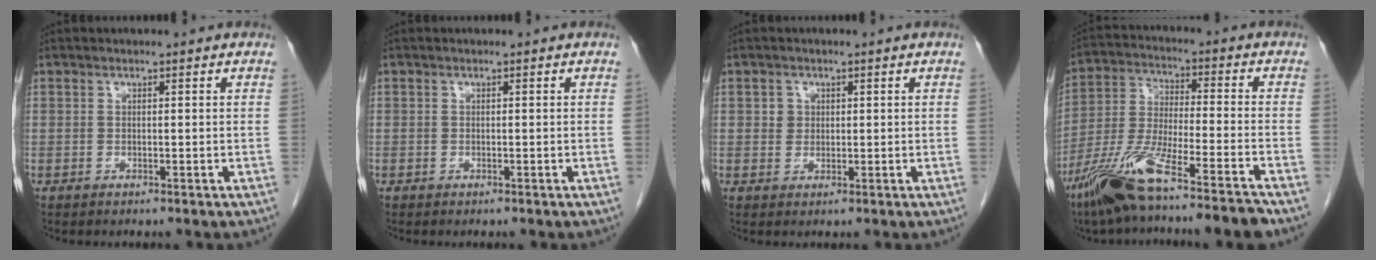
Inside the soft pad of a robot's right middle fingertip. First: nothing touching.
{"total": 0.0}
{"total": 1.7, "force": [0.5, 1.6, 0.3], "torque": [-0.002, 0.000, 0.005]}
{"total": 15.1, "force": [-11.3, 0.0, 10.0], "torque": [-0.206, -0.024, -0.204]}